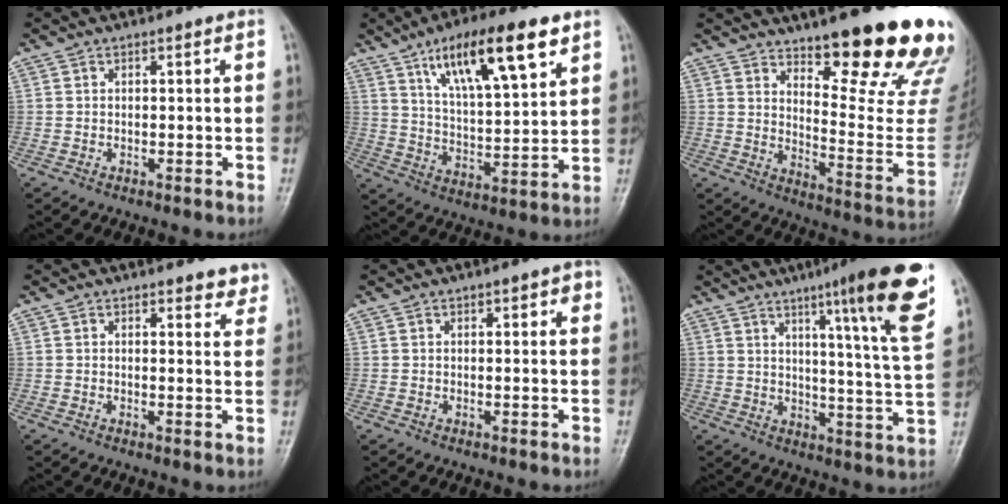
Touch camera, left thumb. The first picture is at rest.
{"total": 17.1, "force": [9.4, 5.0, 13.5], "torque": [-0.204, -0.032, 0.163]}
{"total": 22.0, "force": [15.7, 4.9, 14.6], "torque": [-0.157, -0.128, 0.219]}
{"total": 3.3, "force": [2.8, 1.4, 1.1], "torque": [0.012, -0.016, 0.027]}
{"total": 2.4, "force": [1.0, 1.1, 1.9], "torque": [-0.014, 0.000, 0.012]}
{"total": 18.0, "force": [10.0, 0.7, 15.0], "torque": [-0.192, -0.052, 0.134]}